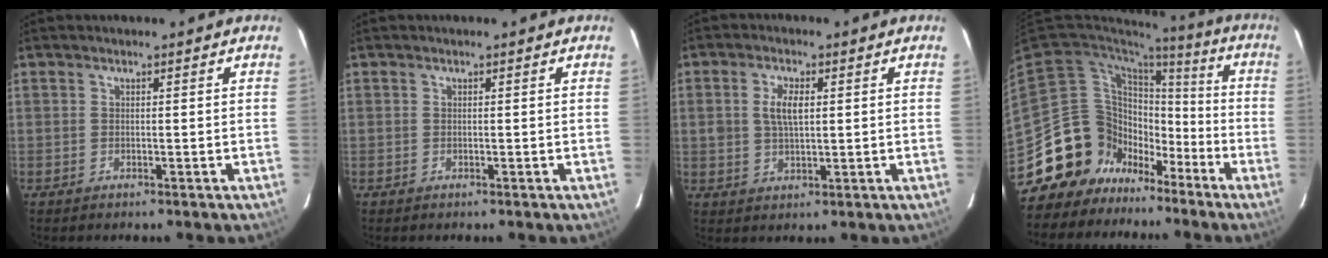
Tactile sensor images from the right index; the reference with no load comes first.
{"total": 0.0}
{"total": 4.8, "force": [1.0, 2.3, 4.1], "torque": [-0.076, 0.005, 0.021]}
{"total": 17.7, "force": [-11.1, 13.2, 3.7], "torque": [-0.098, 0.054, -0.178]}